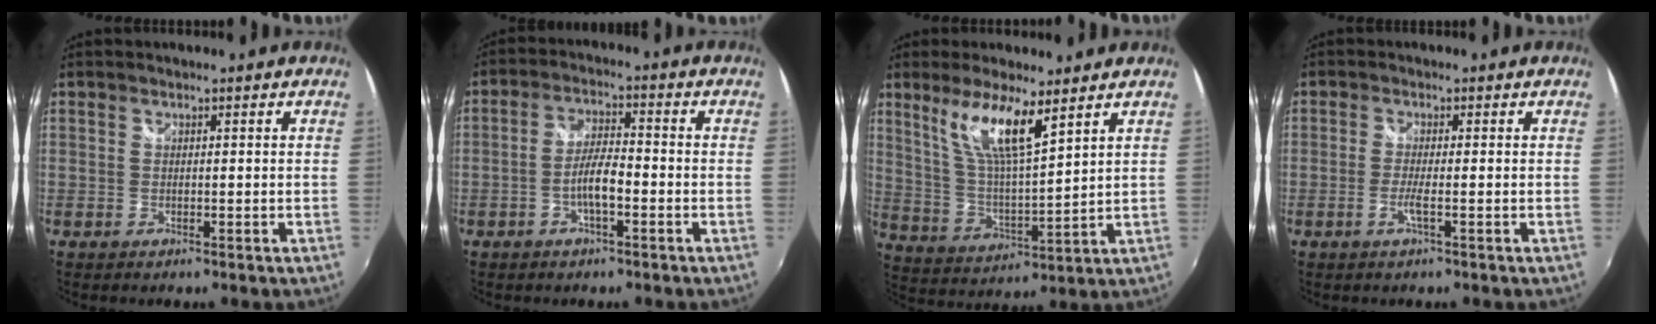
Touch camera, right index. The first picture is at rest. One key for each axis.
{"total": 5.3, "fx": -2.2, "fy": 1.2, "fz": 4.6, "tx": -0.093, "ty": 0.007, "tz": -0.039}
{"total": 11.5, "fx": 7.3, "fy": 1.7, "fz": 8.8, "tx": -0.162, "ty": -0.001, "tz": 0.148}
{"total": 2.2, "fx": -1.0, "fy": -0.3, "fz": 1.9, "tx": -0.041, "ty": -0.005, "tz": -0.020}